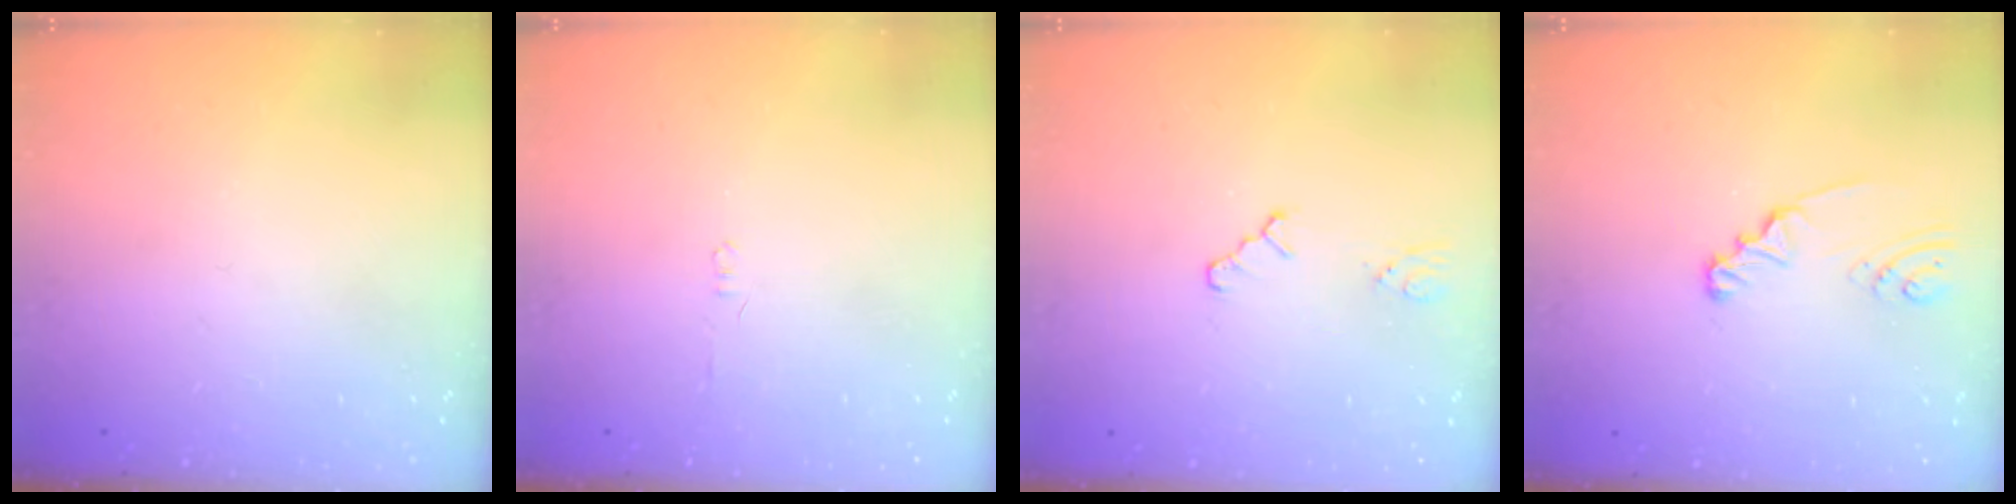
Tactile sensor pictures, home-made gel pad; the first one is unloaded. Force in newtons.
{"total": 1.1, "press": 1.0, "slide": 0.3}
{"total": 1.6, "press": 1.6, "slide": 0.3}
{"total": 2.3, "press": 2.3, "slide": 0.2}